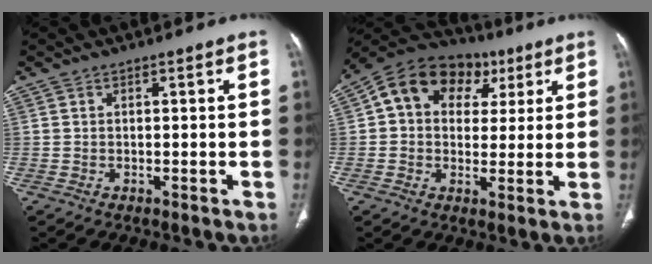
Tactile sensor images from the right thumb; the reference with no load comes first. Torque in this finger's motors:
{"motor_torque": [-0.98, 1.24, 0.52, -0.45, 0.09]}